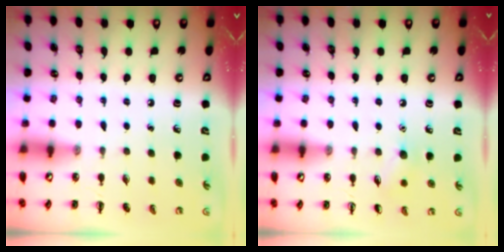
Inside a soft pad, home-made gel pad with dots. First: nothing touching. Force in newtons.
{"total": 6.1, "press": 5.9, "slide": 1.8}